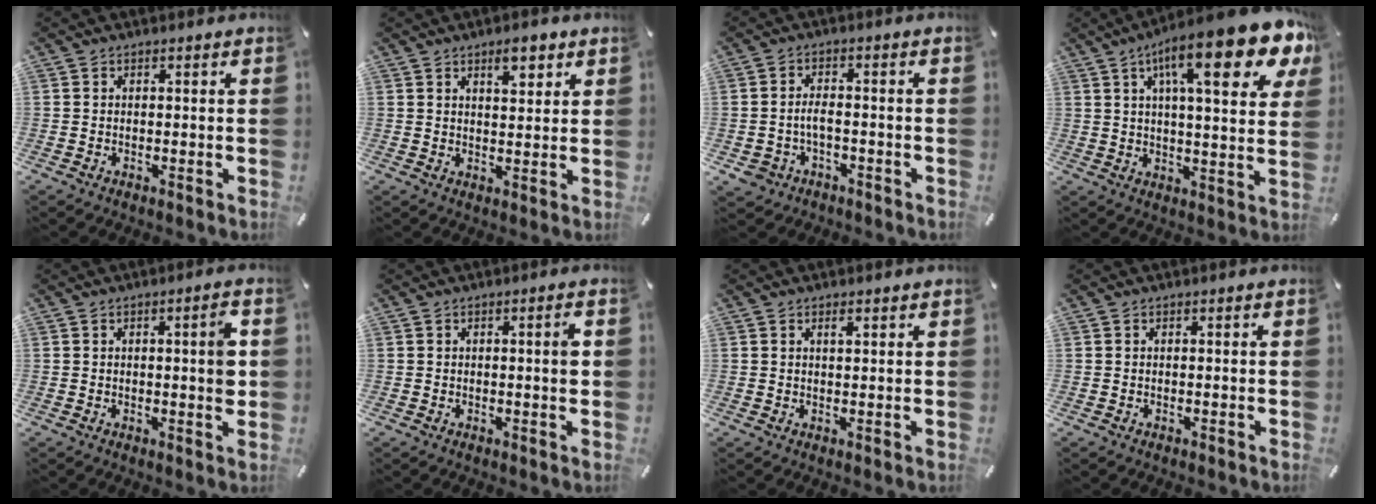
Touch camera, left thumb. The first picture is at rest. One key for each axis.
{"total": 5.5, "fx": 3.8, "fy": 2.5, "fz": 3.2, "tx": -0.030, "ty": -0.019, "tz": 0.061}
{"total": 4.1, "fx": -1.7, "fy": 2.8, "fz": 2.5, "tx": -0.066, "ty": 0.005, "tz": -0.038}
{"total": 21.0, "fx": 10.6, "fy": 5.6, "fz": 17.2, "tx": -0.271, "ty": -0.043, "tz": 0.159}
{"total": 5.3, "fx": 0.6, "fy": 1.0, "fz": 5.2, "tx": -0.069, "ty": -0.009, "tz": 0.003}
{"total": 2.8, "fx": 0.2, "fy": 0.3, "fz": 2.8, "tx": -0.043, "ty": -0.004, "tz": 0.000}
{"total": 1.4, "fx": 0.9, "fy": 0.4, "fz": 1.0, "tx": -0.021, "ty": 0.000, "tz": 0.015}
{"total": 0.0}